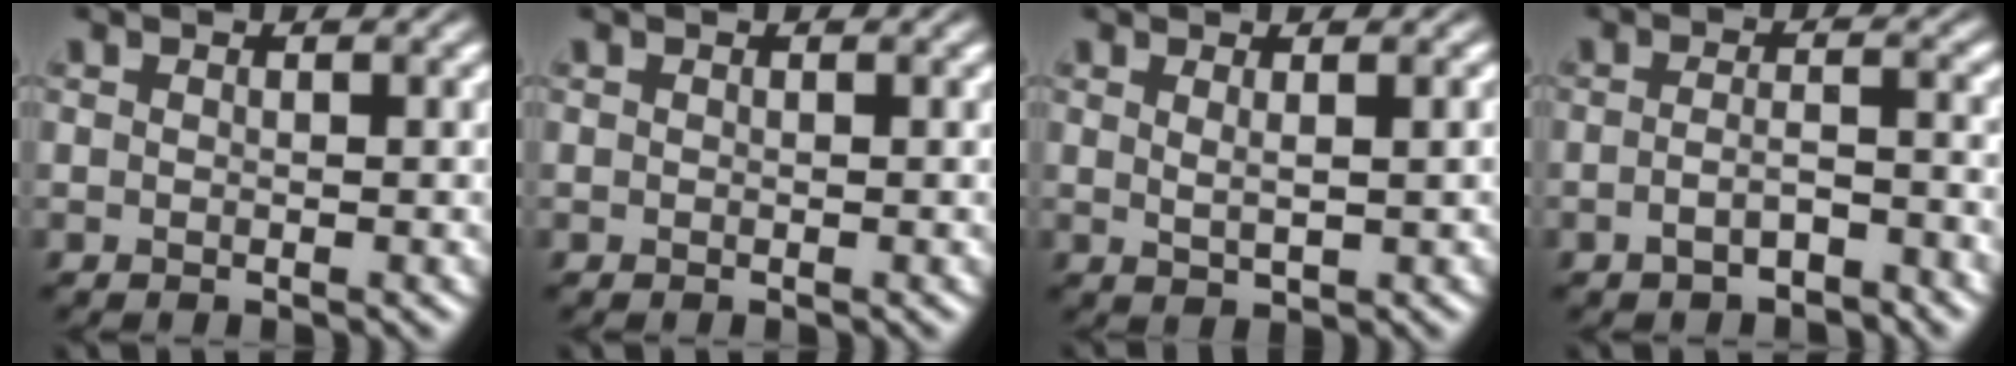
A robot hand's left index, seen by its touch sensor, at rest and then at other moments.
{"total": 0.0}
{"total": 1.3, "force": [0.7, 0.2, 1.1], "torque": [-0.024, -0.005, 0.014]}
{"total": 2.3, "force": [-1.6, 0.5, 1.6], "torque": [-0.035, -0.001, -0.029]}